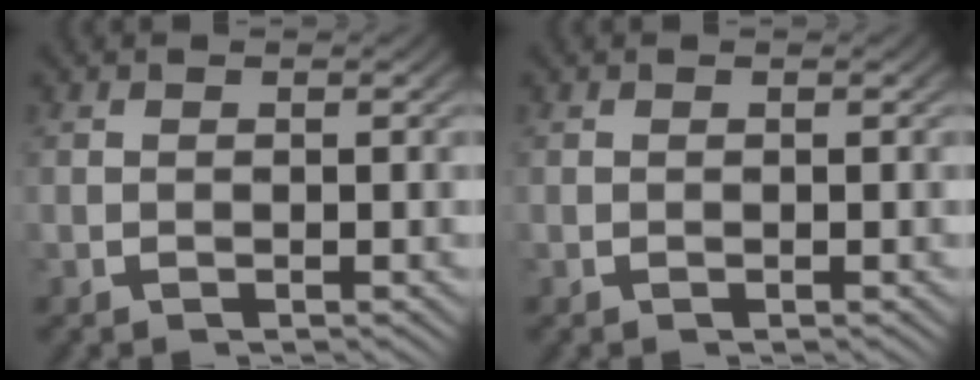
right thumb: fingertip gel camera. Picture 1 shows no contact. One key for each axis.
{"total": 0.0}